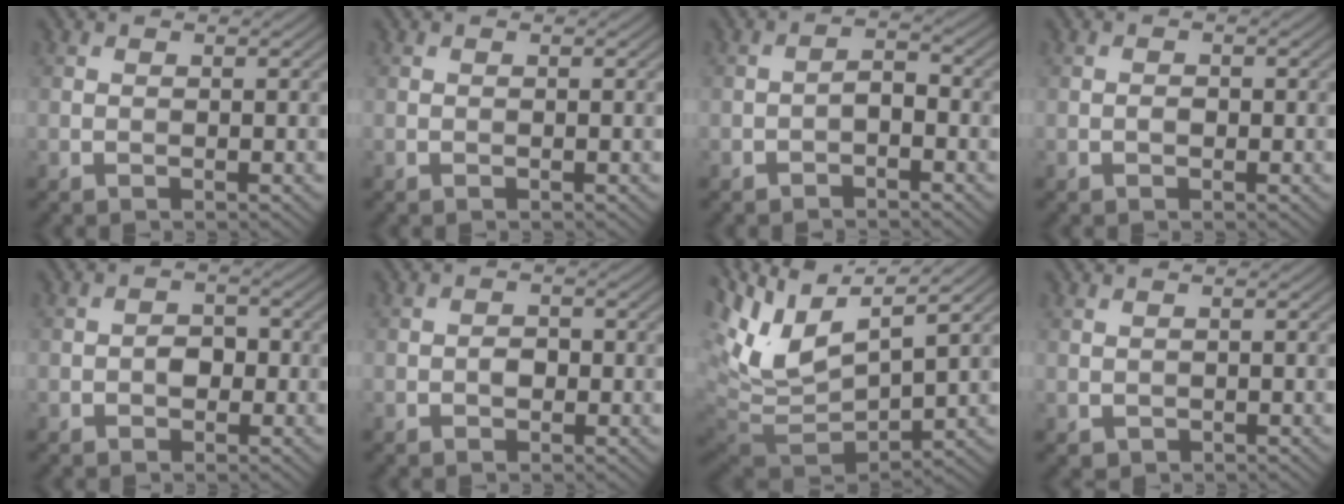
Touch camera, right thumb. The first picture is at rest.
{"total": 0.0}
{"total": 2.0, "force": [-1.3, 0.8, 1.3], "torque": [-0.020, 0.008, -0.028]}
{"total": 0.9, "force": [-0.3, 0.6, 0.6], "torque": [-0.012, 0.000, -0.008]}
{"total": 2.1, "force": [-0.6, 1.6, 1.2], "torque": [-0.021, 0.000, -0.015]}
{"total": 1.5, "force": [-0.5, 1.1, 0.9], "torque": [-0.017, 0.000, -0.013]}
{"total": 11.9, "force": [4.4, 5.1, 9.8], "torque": [-0.228, 0.005, 0.088]}
{"total": 0.5, "force": [0.2, 0.4, 0.2], "torque": [-0.011, -0.002, 0.010]}